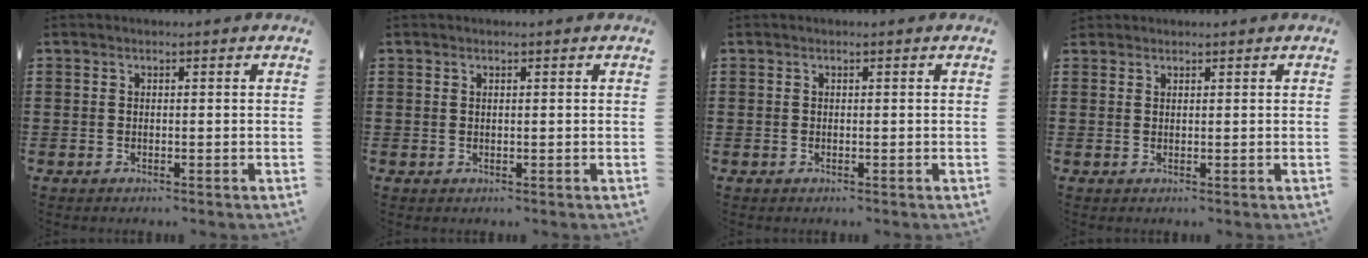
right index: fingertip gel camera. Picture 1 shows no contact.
{"total": 0.0}
{"total": 0.0}
{"total": 0.8, "force": [0.7, 0.3, -0.2], "torque": [0.003, 0.001, 0.014]}